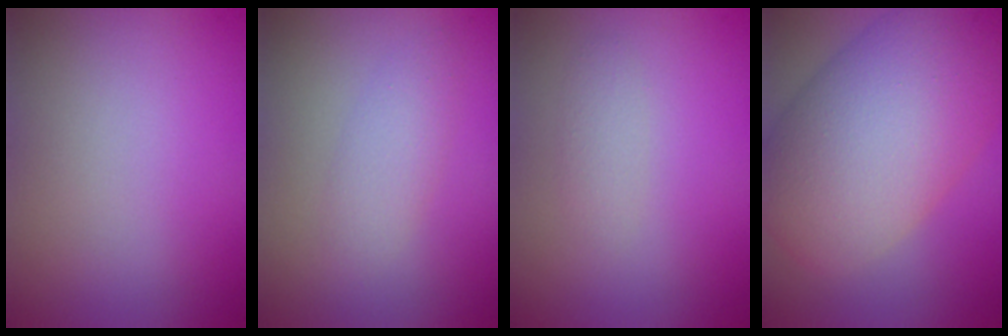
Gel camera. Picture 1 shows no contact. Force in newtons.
{"total": 2.1, "press": 2.1, "slide": 0.1}
{"total": 1.3, "press": 1.3, "slide": 0.0}
{"total": 12.2, "press": 12.2, "slide": 0.5}